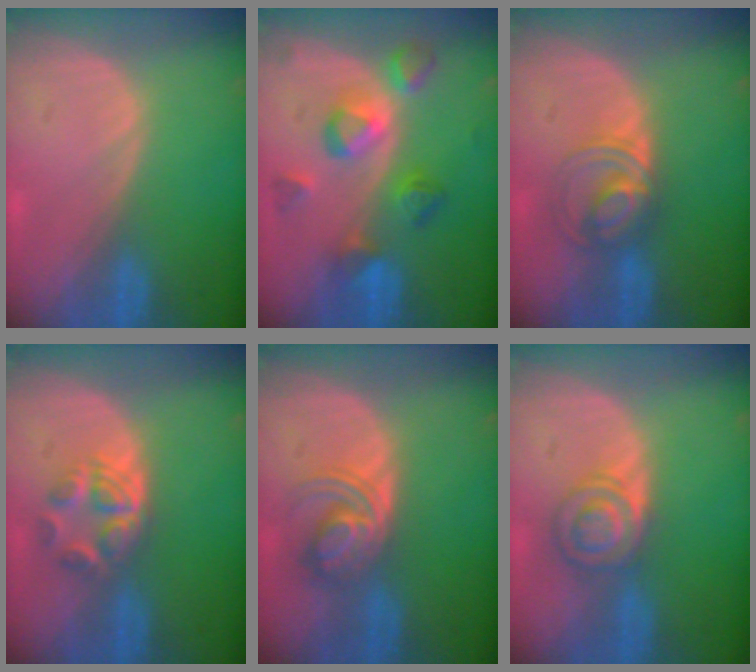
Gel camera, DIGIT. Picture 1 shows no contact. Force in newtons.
{"total": 7.5, "press": 7.5, "slide": 0.7}
{"total": 5.5, "press": 5.5, "slide": 0.6}
{"total": 6.1, "press": 5.1, "slide": 3.4}
{"total": 5.6, "press": 5.5, "slide": 0.8}
{"total": 5.2, "press": 5.2, "slide": 0.4}